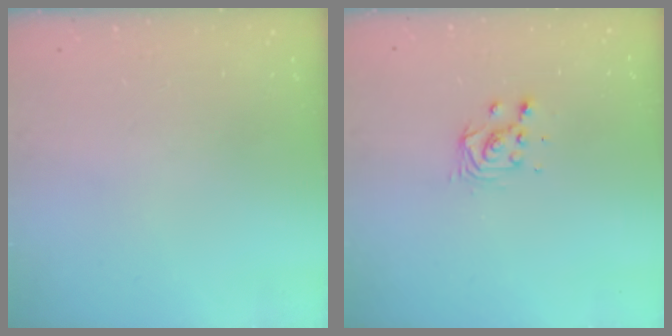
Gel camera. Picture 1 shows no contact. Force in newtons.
{"total": 3.8, "press": 3.8, "slide": 0.3}